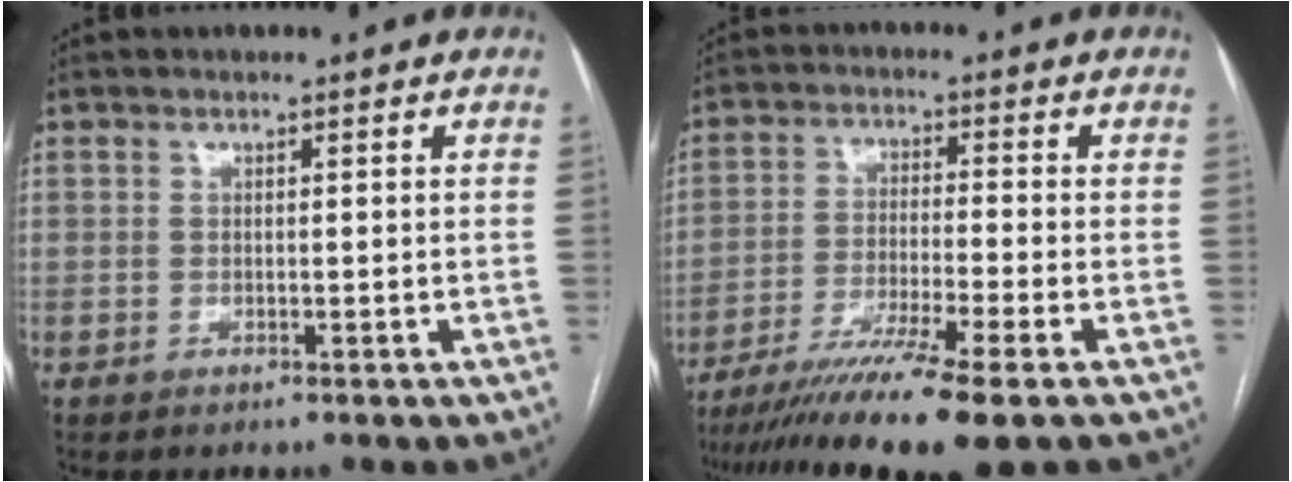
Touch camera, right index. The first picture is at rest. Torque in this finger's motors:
{"motor_torque": [1.07, -1.06, 0.38, 0.21]}